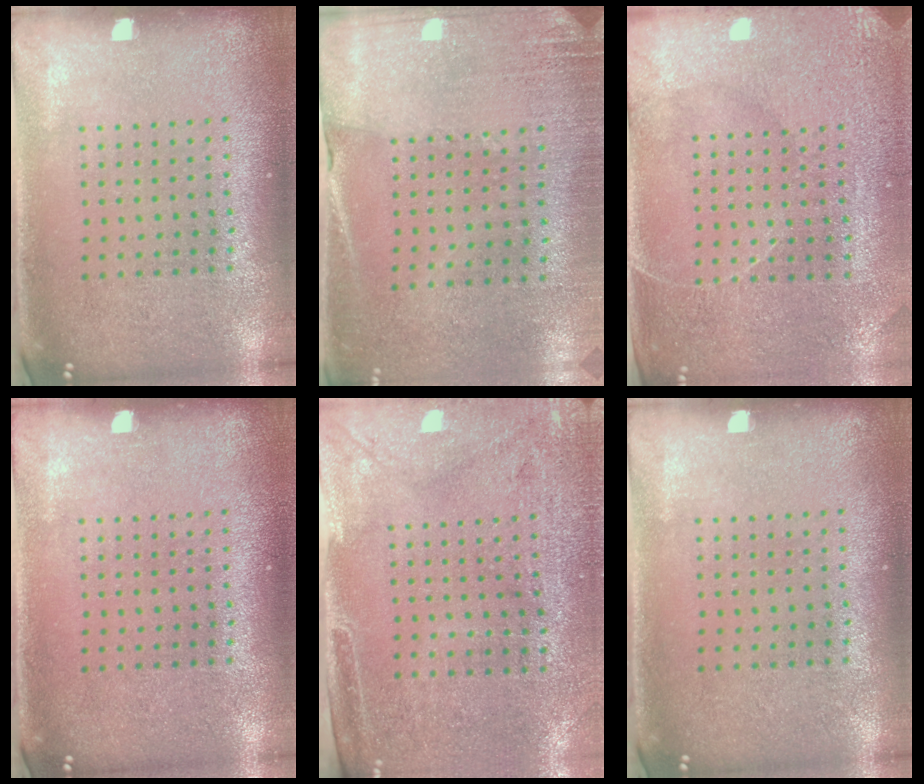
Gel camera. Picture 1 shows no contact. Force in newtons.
{"total": 2.6, "press": 2.4, "slide": 1.1}
{"total": 3.0, "press": 2.9, "slide": 0.3}
{"total": 0.0}
{"total": 2.9, "press": 2.5, "slide": 1.6}
{"total": 0.0}